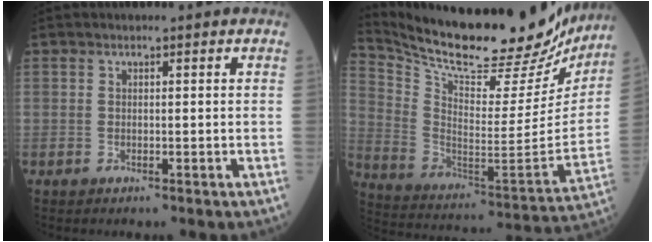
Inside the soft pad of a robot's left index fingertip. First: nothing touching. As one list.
[{"total": 28.4, "force": [25.2, 5.6, 12.0], "torque": [-0.201, -0.059, 0.360]}]